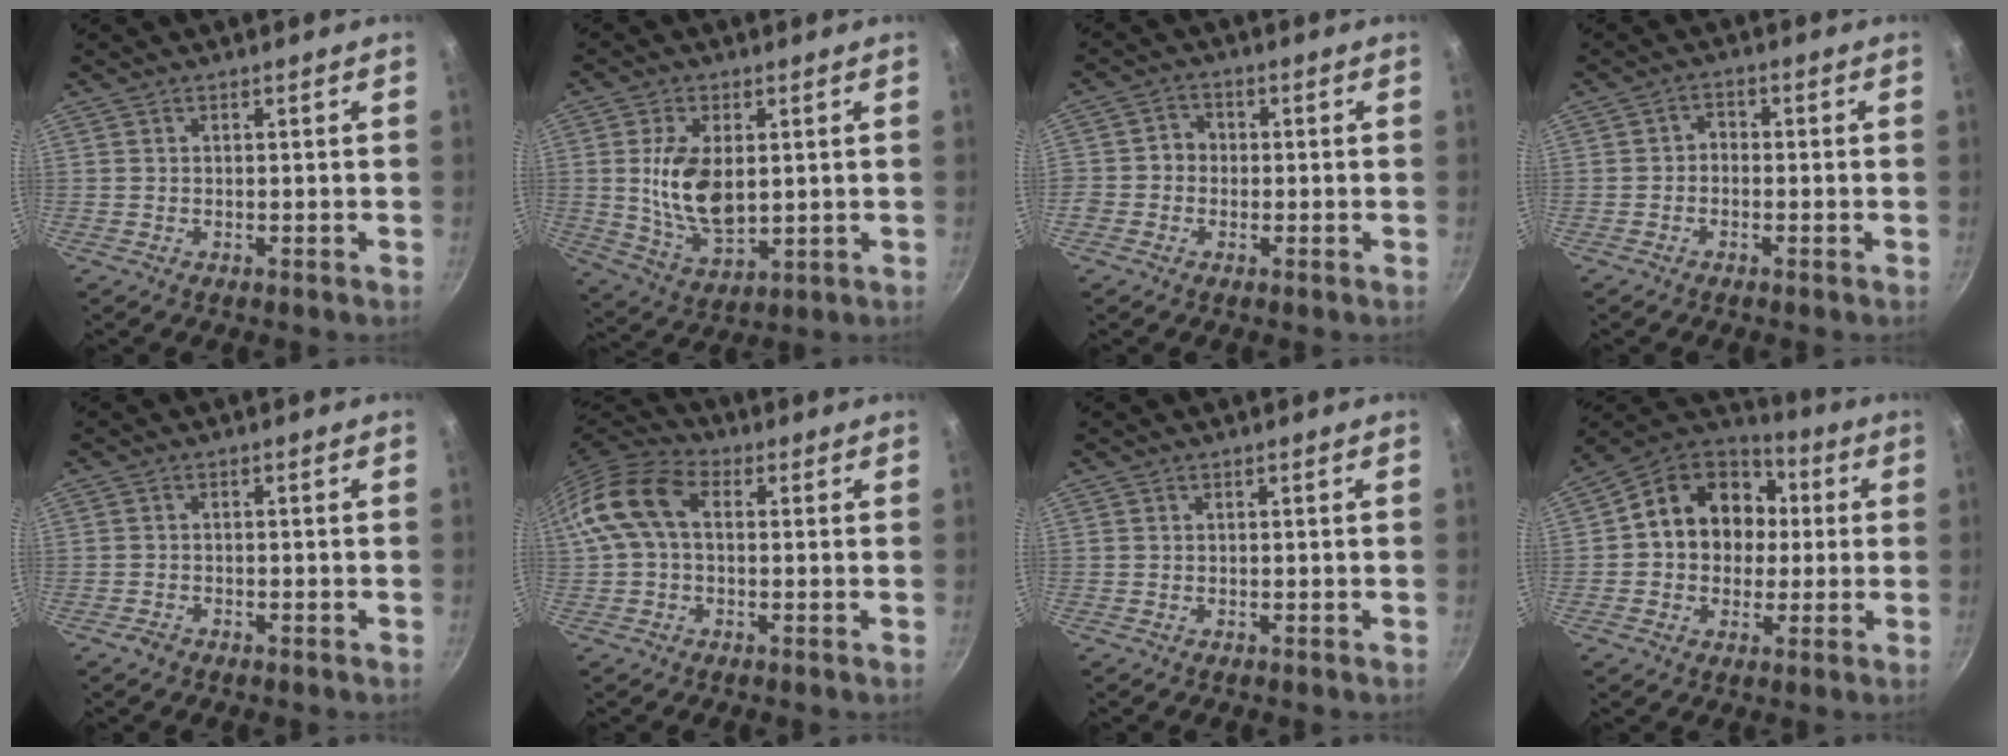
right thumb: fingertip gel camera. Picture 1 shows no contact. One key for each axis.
{"total": 12.0, "fx": 1.4, "fy": 6.8, "fz": 9.7, "tx": -0.173, "ty": -0.016, "tz": 0.036}
{"total": 3.7, "fx": -0.7, "fy": 3.5, "fz": 1.2, "tx": 0.005, "ty": 0.013, "tz": -0.022}
{"total": 2.2, "fx": -0.8, "fy": 1.7, "fz": 1.1, "tx": -0.012, "ty": 0.015, "tz": -0.021}
{"total": 1.5, "fx": -1.1, "fy": 0.7, "fz": 0.6, "tx": -0.019, "ty": 0.012, "tz": -0.021}
{"total": 11.2, "fx": 1.5, "fy": 7.2, "fz": 8.5, "tx": -0.154, "ty": 0.029, "tz": 0.009}
{"total": 0.0}
{"total": 16.2, "fx": 1.7, "fy": 13.4, "fz": 8.9, "tx": -0.107, "ty": 0.035, "tz": 0.012}